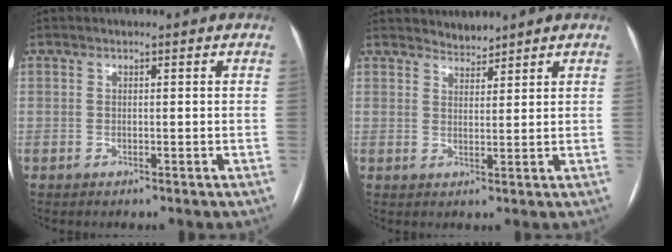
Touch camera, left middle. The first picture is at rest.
{"total": 2.2, "force": [2.2, 0.2, -0.4], "torque": [0.002, 0.003, 0.041]}